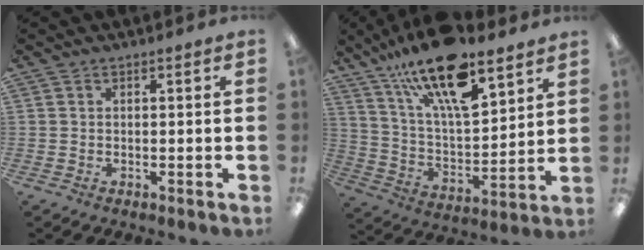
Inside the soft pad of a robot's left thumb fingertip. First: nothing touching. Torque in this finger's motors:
{"motor_torque": [0.61, 0.67, 1.53, -1.24, 0.23]}